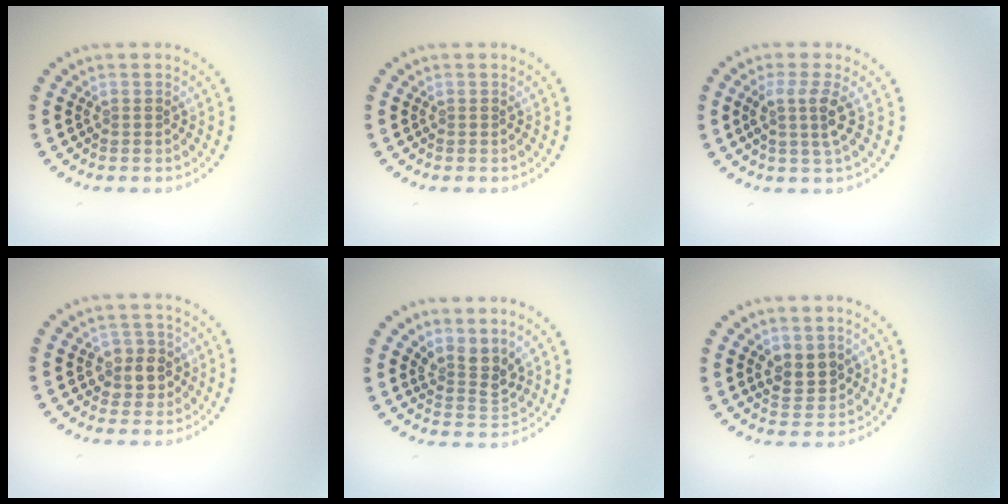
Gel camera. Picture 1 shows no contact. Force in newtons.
{"total": 0.0}
{"total": 2.7, "press": 2.0, "slide": 1.9}
{"total": 2.6, "press": 2.4, "slide": 1.0}
{"total": 2.6, "press": 2.0, "slide": 1.7}
{"total": 2.6, "press": 2.5, "slide": 0.8}